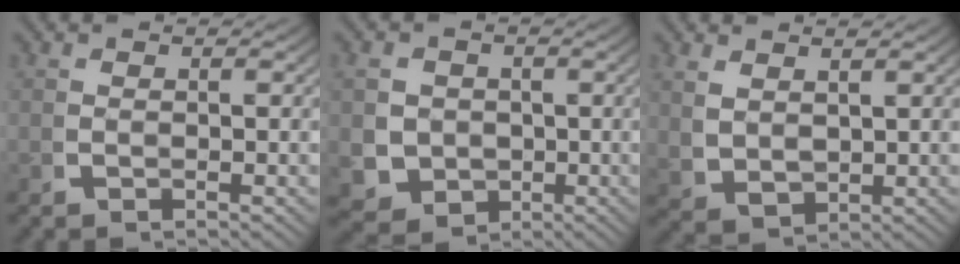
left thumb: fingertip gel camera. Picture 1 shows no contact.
{"total": 8.4, "force": [-1.9, 7.4, 3.4], "torque": [-0.078, -0.050, -0.012]}
{"total": 3.0, "force": [1.2, 2.1, 1.7], "torque": [-0.046, -0.022, 0.046]}